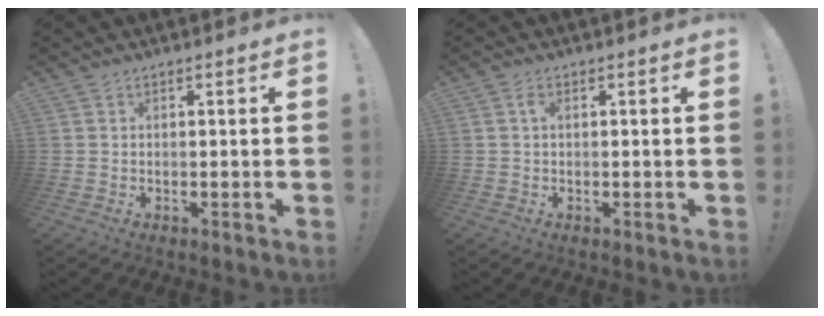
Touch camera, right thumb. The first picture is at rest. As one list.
[{"total": 1.5, "force": [0.3, 0.7, 1.3], "torque": [-0.022, 0.002, 0.003]}]